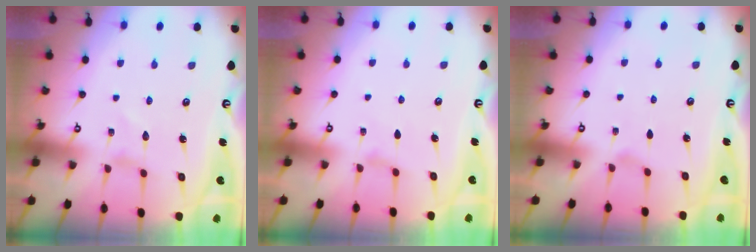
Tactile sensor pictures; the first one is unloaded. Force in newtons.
{"total": 1.8, "press": 1.7, "slide": 0.4}
{"total": 0.7, "press": 0.6, "slide": 0.2}